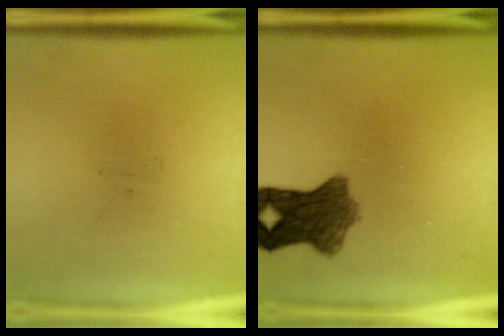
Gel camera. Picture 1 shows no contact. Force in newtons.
{"total": 7.9}